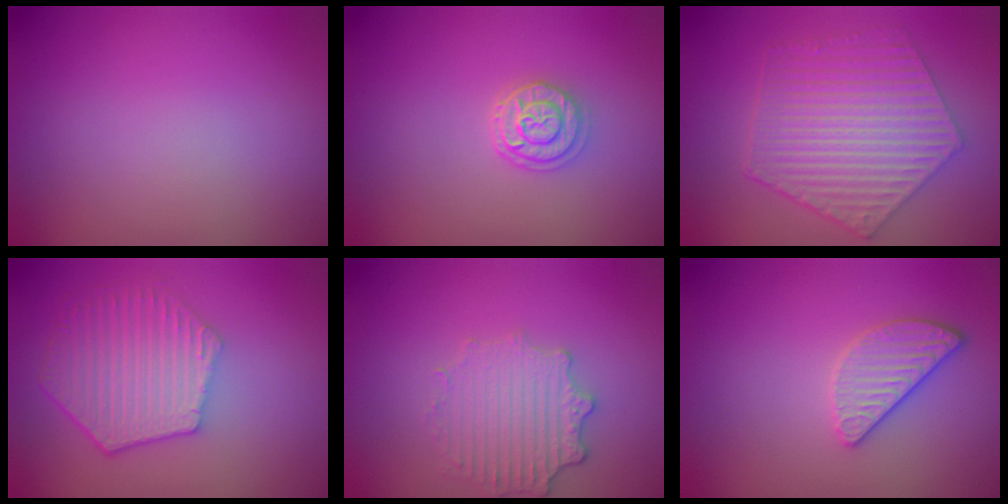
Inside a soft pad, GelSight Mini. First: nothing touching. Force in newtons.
{"total": 2.6, "press": 2.2, "slide": 1.5}
{"total": 6.5, "press": 4.9, "slide": 4.3}
{"total": 6.0, "press": 4.6, "slide": 3.9}
{"total": 3.5, "press": 2.8, "slide": 2.0}
{"total": 2.5, "press": 2.3, "slide": 0.8}